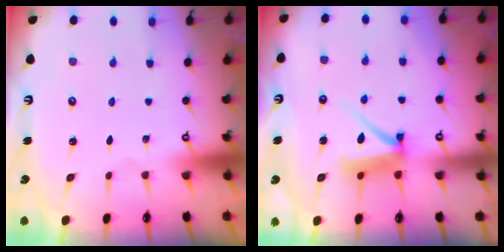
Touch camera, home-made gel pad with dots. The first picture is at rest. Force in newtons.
{"total": 8.2, "press": 8.1, "slide": 0.8}